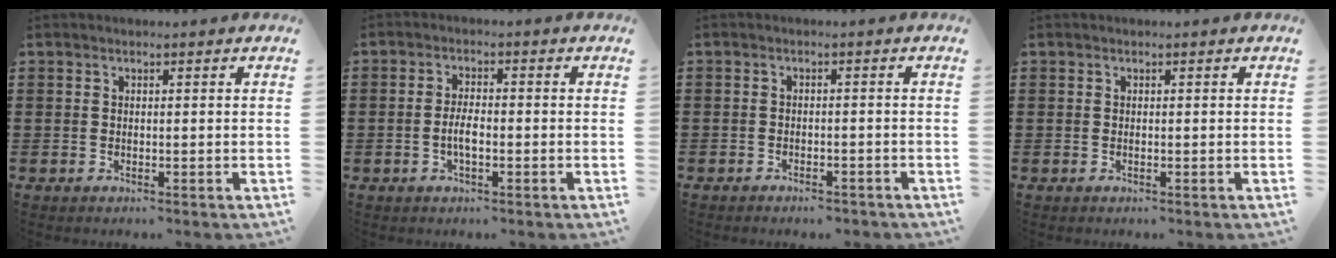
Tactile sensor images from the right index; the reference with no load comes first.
{"total": 3.2, "force": [-0.9, 0.9, 2.9], "torque": [-0.069, -0.005, -0.021]}
{"total": 1.8, "force": [-1.8, 0.2, 0.0], "torque": [-0.007, 0.002, -0.038]}
{"total": 0.0}